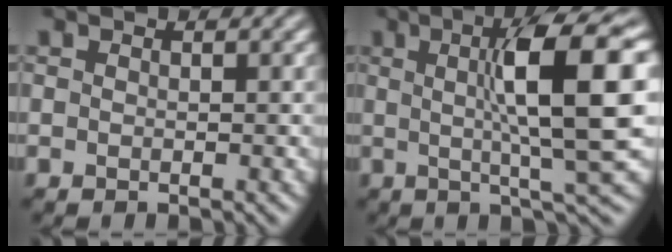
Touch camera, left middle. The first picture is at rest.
{"total": 10.0, "force": [1.1, 1.6, 9.8], "torque": [-0.122, 0.014, 0.019]}